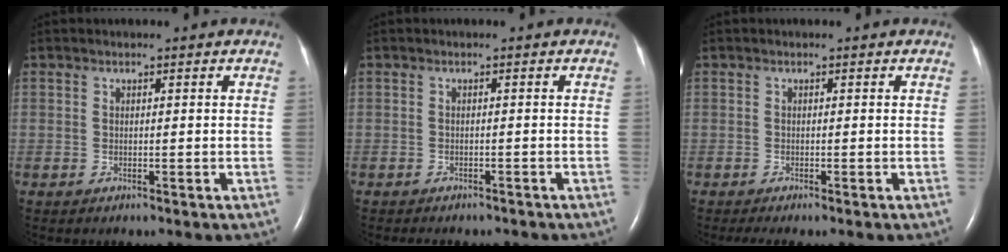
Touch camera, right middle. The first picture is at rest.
{"total": 5.5, "force": [-4.8, 1.8, 1.9], "torque": [-0.024, -0.001, -0.056]}
{"total": 2.0, "force": [-1.5, 0.0, 1.2], "torque": [-0.023, -0.007, -0.023]}